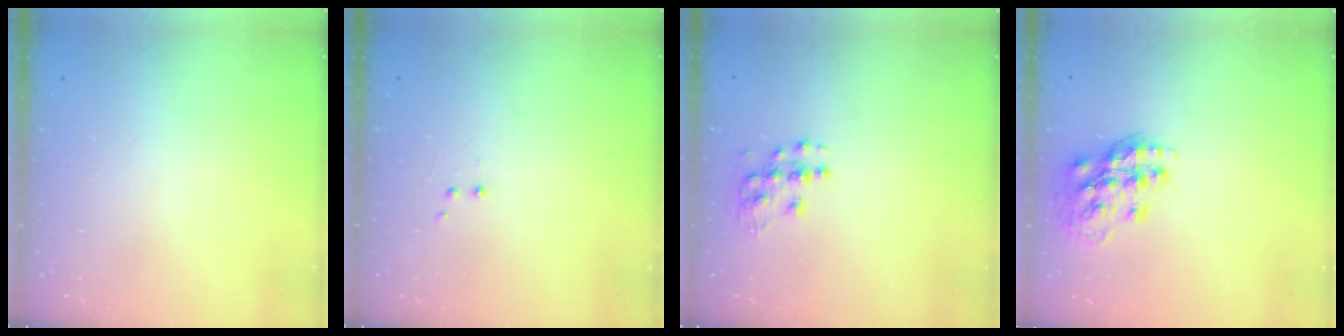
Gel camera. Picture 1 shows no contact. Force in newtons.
{"total": 1.9, "press": 1.8, "slide": 0.5}
{"total": 8.9, "press": 8.8, "slide": 0.6}
{"total": 14.9, "press": 14.9, "slide": 1.1}